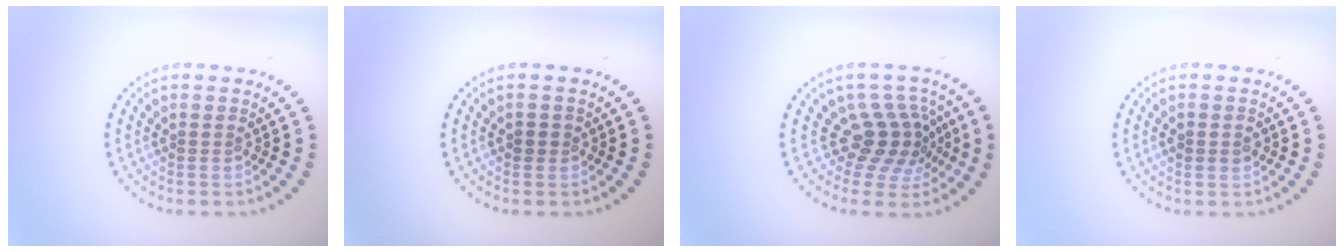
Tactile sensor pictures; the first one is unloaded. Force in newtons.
{"total": 0.9, "press": 0.8, "slide": 0.4}
{"total": 4.1, "press": 2.9, "slide": 2.8}
{"total": 1.6, "press": 1.6, "slide": 0.1}